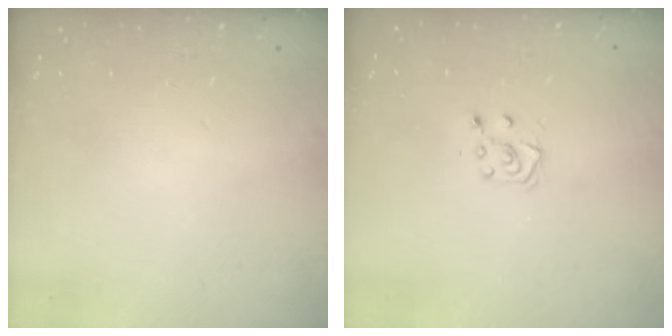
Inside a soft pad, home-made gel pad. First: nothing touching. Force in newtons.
{"total": 4.8, "press": 4.8, "slide": 0.5}